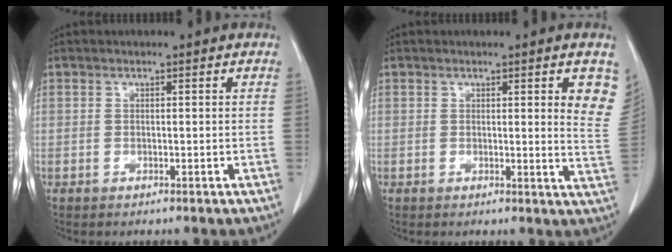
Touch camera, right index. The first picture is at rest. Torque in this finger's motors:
{"motor_torque": [0.00, 0.30, 0.09, 0.01]}